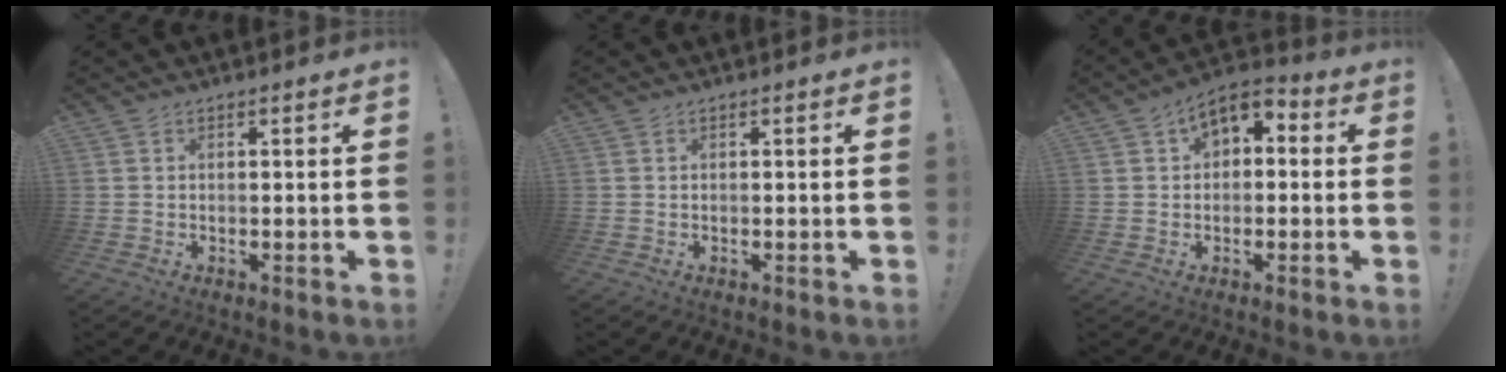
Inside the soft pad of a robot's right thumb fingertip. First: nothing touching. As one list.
[{"total": 0.0}, {"total": 6.3, "force": [1.8, 4.4, 4.1], "torque": [-0.062, 0.004, 0.036]}]